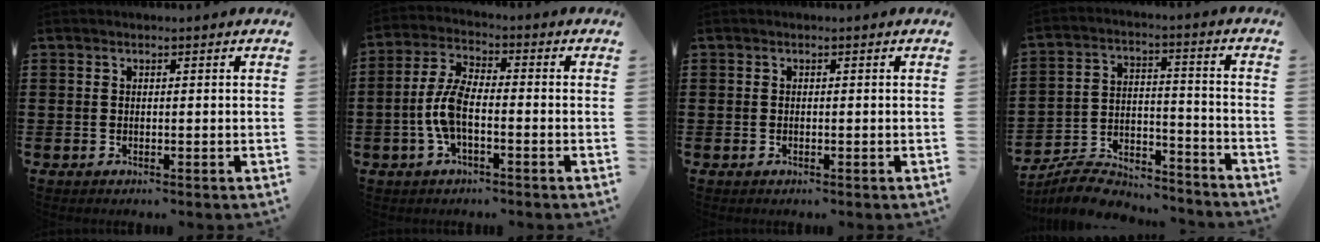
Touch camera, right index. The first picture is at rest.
{"total": 6.7, "force": [-1.7, 2.6, 6.0], "torque": [-0.146, -0.009, -0.039]}
{"total": 0.0}
{"total": 7.6, "force": [-7.2, 2.0, 1.7], "torque": [-0.030, 0.020, -0.138]}